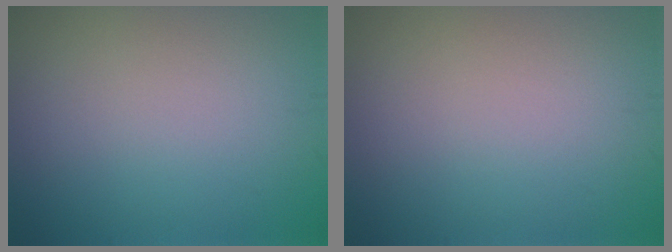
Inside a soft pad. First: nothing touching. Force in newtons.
{"total": 0.0}